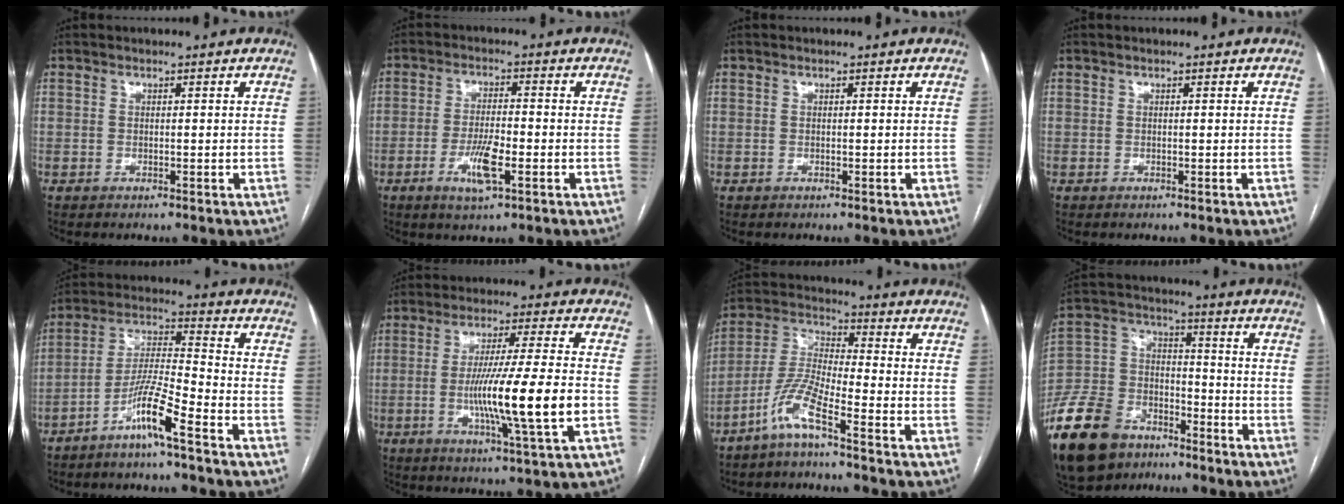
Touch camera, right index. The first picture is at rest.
{"total": 6.3, "force": [-2.4, 1.1, 5.7], "torque": [-0.112, -0.008, -0.041]}
{"total": 0.0}
{"total": 0.0}
{"total": 8.5, "force": [-5.4, -0.3, 6.6], "torque": [-0.135, -0.003, -0.109]}
{"total": 14.2, "force": [-2.9, -0.7, 13.9], "torque": [-0.249, -0.013, -0.054]}
{"total": 7.7, "force": [-5.2, 0.2, 5.7], "torque": [-0.132, -0.009, -0.113]}
{"total": 20.9, "force": [-14.5, 11.4, 9.9], "torque": [-0.267, -0.003, -0.262]}